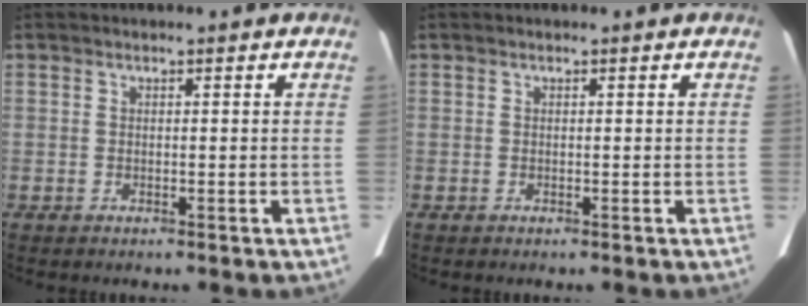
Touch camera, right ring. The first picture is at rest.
{"total": 0.0}